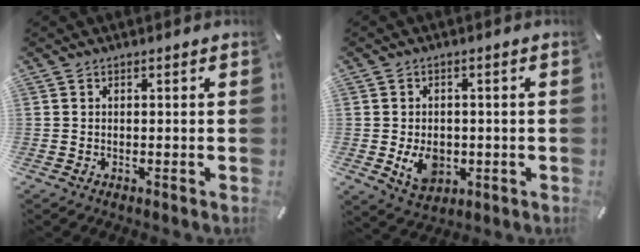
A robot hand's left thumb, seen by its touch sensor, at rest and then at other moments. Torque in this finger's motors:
{"motor_torque": [-0.26, 0.53, 0.12, 0.02, 0.06]}